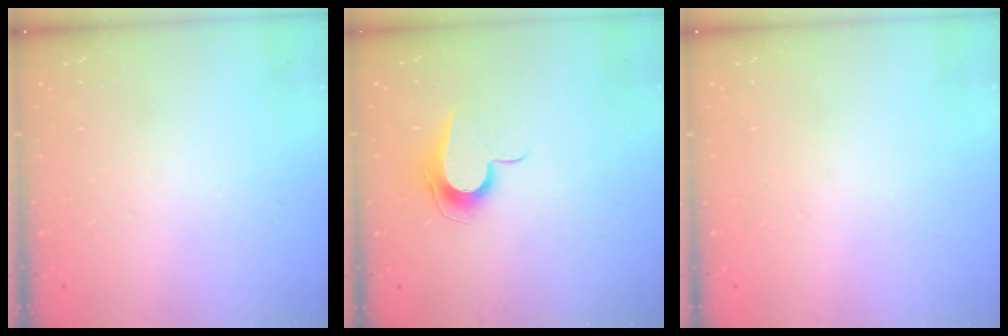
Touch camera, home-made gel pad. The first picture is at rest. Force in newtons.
{"total": 8.4, "press": 8.3, "slide": 0.7}
{"total": 0.8, "press": 0.5, "slide": 0.6}